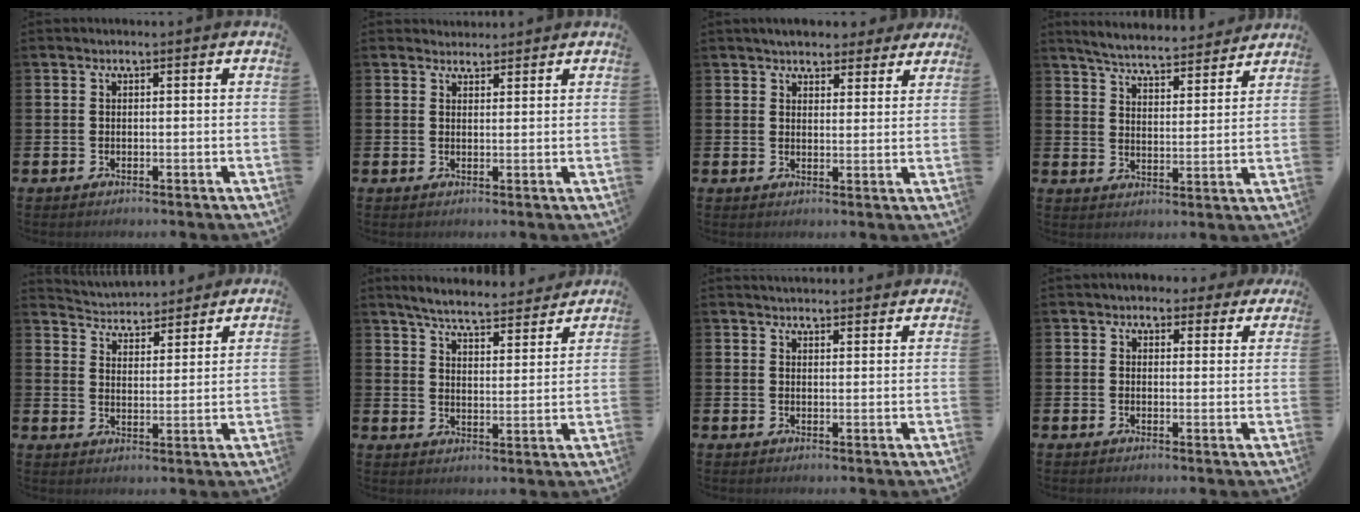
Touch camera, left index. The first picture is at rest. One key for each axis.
{"total": 2.2, "fx": 2.1, "fy": 0.7, "fz": -0.1, "tx": 0.003, "ty": -0.009, "tz": 0.039}
{"total": 4.8, "fx": 4.5, "fy": 1.6, "fz": 0.5, "tx": -0.018, "ty": -0.021, "tz": 0.080}
{"total": 5.7, "fx": 5.6, "fy": 0.6, "fz": 0.9, "tx": -0.038, "ty": -0.040, "tz": 0.097}
{"total": 4.2, "fx": 4.1, "fy": 1.0, "fz": -0.3, "tx": -0.021, "ty": -0.029, "tz": 0.072}
{"total": 5.9, "fx": 5.7, "fy": 0.6, "fz": 1.3, "tx": -0.049, "ty": -0.039, "tz": 0.098}
{"total": 2.8, "fx": 2.8, "fy": 0.4, "fz": 0.0, "tx": -0.006, "ty": -0.013, "tz": 0.051}
{"total": 3.5, "fx": 3.0, "fy": 1.8, "fz": 0.5, "tx": -0.004, "ty": -0.010, "tz": 0.050}